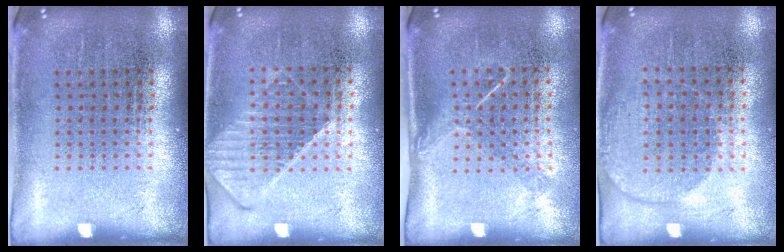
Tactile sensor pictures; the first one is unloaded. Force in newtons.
{"total": 1.1, "press": 1.1, "slide": 0.4}
{"total": 1.3, "press": 1.0, "slide": 0.9}
{"total": 1.4, "press": 1.2, "slide": 0.6}